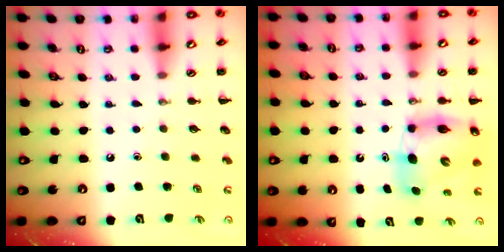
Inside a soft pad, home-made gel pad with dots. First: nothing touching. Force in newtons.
{"total": 7.6, "press": 7.4, "slide": 1.6}